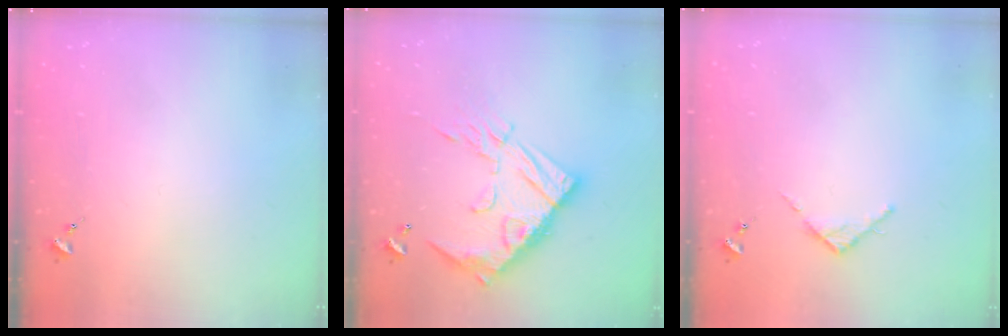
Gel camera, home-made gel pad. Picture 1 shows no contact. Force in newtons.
{"total": 19.1, "press": 19.0, "slide": 1.8}
{"total": 3.7, "press": 3.7, "slide": 0.5}